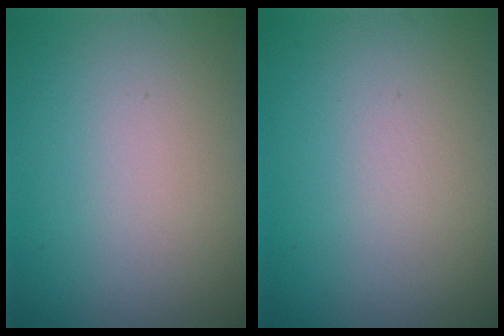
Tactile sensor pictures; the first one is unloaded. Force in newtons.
{"total": 0.0}